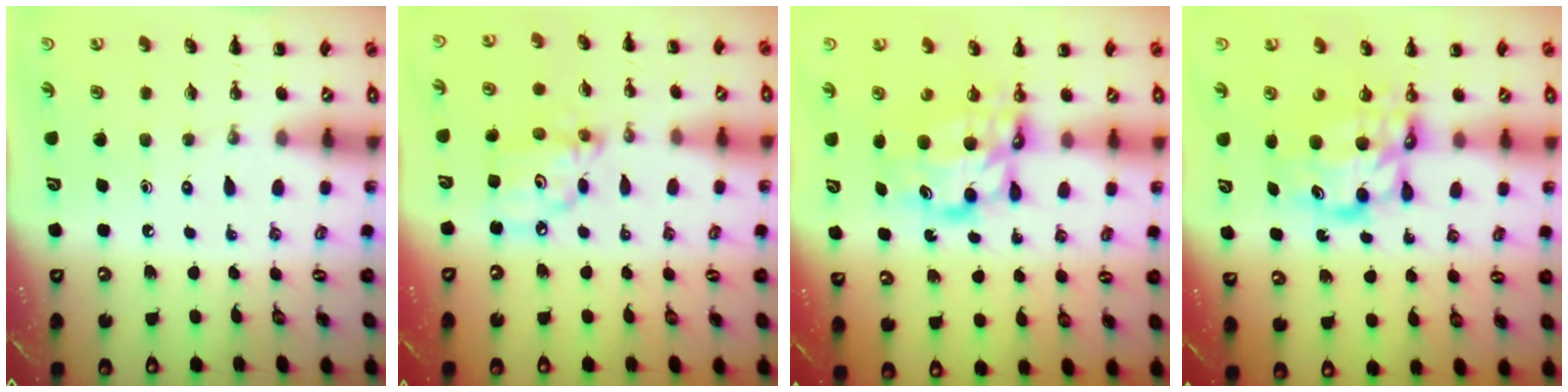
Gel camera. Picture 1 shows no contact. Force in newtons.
{"total": 8.1, "press": 8.0, "slide": 1.1}
{"total": 7.9, "press": 7.7, "slide": 1.4}
{"total": 7.9, "press": 7.7, "slide": 1.4}